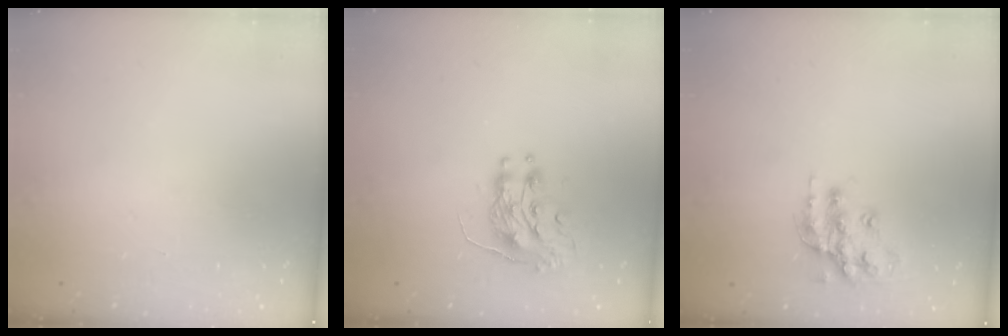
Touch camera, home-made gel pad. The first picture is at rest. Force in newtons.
{"total": 9.3, "press": 9.3, "slide": 0.8}
{"total": 15.0, "press": 15.0, "slide": 1.2}